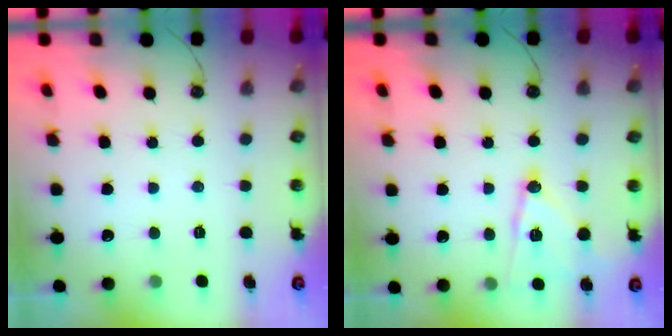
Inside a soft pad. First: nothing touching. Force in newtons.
{"total": 13.3, "press": 13.2, "slide": 0.7}